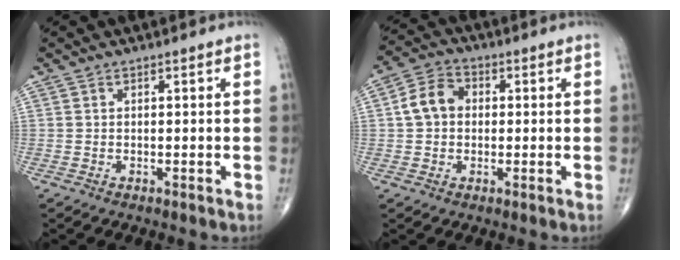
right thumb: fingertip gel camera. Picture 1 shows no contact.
{"total": 6.8, "force": [0.5, 5.4, 4.1], "torque": [-0.069, 0.019, 0.001]}